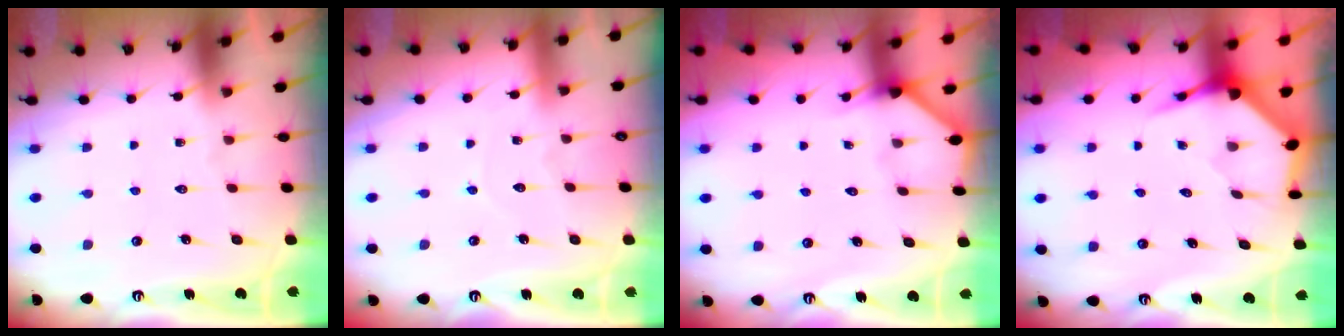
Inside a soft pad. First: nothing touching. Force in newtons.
{"total": 4.3, "press": 4.3, "slide": 0.1}
{"total": 1.8, "press": 1.8, "slide": 0.1}
{"total": 4.0, "press": 4.0, "slide": 0.4}